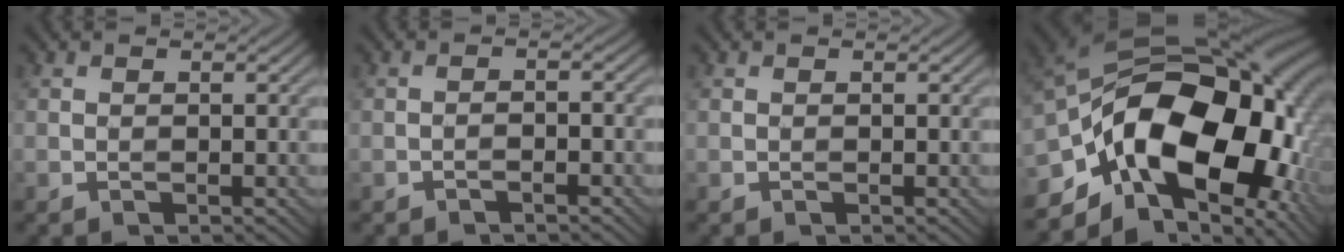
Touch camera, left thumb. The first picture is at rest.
{"total": 1.4, "force": [-1.1, 0.3, 0.8], "torque": [-0.012, 0.003, -0.022]}
{"total": 0.0}
{"total": 20.4, "force": [-4.4, 13.2, 14.9], "torque": [-0.282, -0.026, -0.057]}